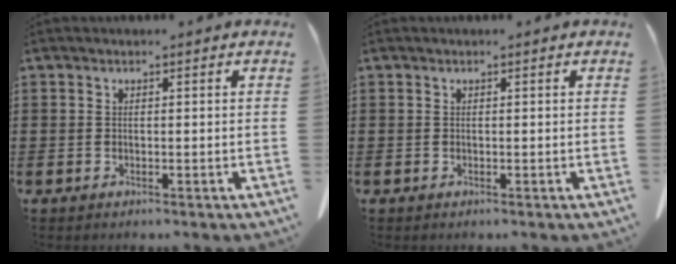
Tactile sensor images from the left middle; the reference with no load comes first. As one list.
[{"total": 0.0}]